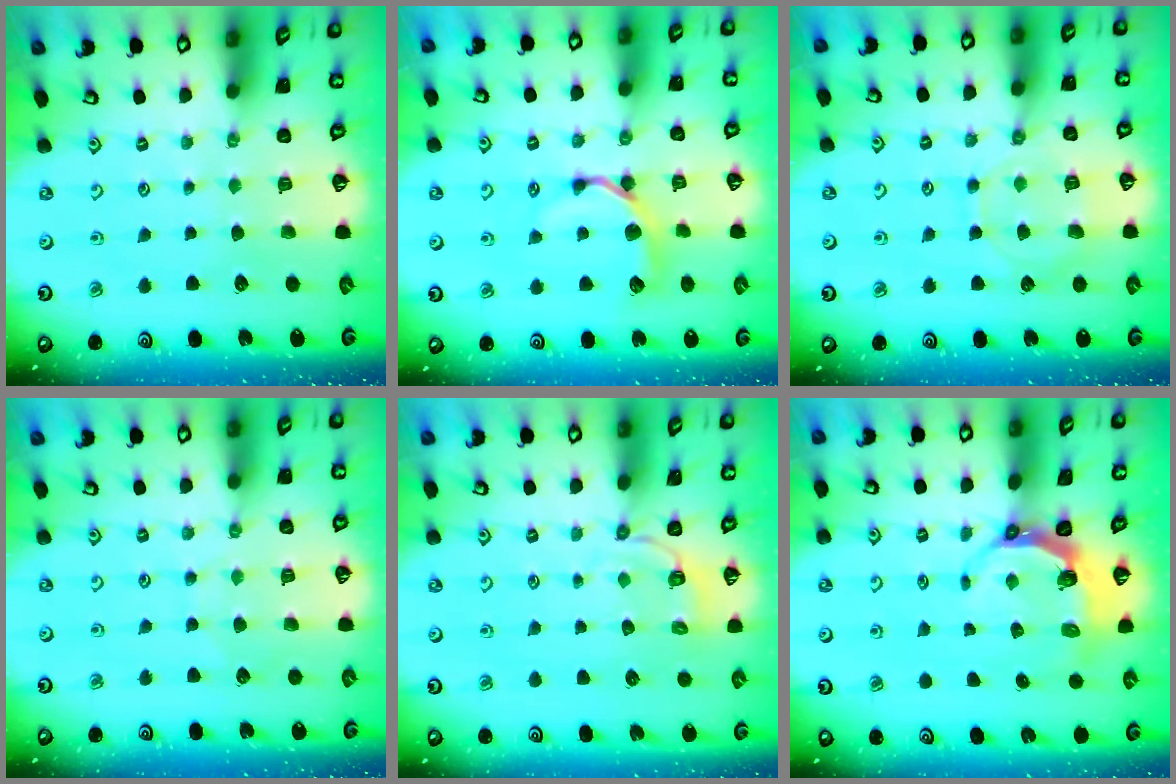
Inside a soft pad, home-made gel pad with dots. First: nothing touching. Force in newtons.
{"total": 8.9, "press": 8.9, "slide": 0.9}
{"total": 10.0, "press": 10.0, "slide": 1.0}
{"total": 5.1, "press": 5.1, "slide": 0.5}
{"total": 3.0, "press": 1.8, "slide": 2.4}
{"total": 5.5, "press": 4.4, "slide": 3.3}